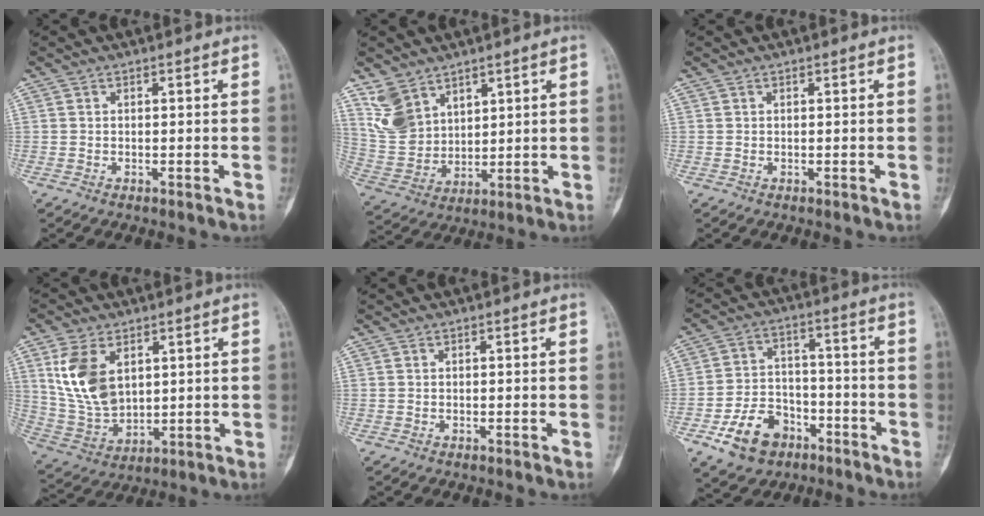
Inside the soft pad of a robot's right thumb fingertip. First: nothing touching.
{"total": 9.5, "force": [6.2, 6.1, 3.7], "torque": [-0.064, -0.025, 0.142]}
{"total": 0.0}
{"total": 12.9, "force": [4.4, 8.0, 9.2], "torque": [-0.172, -0.016, 0.103]}
{"total": 0.0}
{"total": 11.6, "force": [-6.1, 8.1, 5.7], "torque": [-0.077, 0.044, -0.098]}